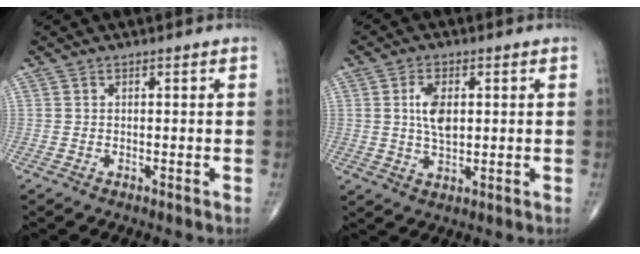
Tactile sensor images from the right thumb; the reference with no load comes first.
{"total": 6.4, "force": [1.1, 3.5, 5.3], "torque": [-0.095, -0.004, 0.020]}